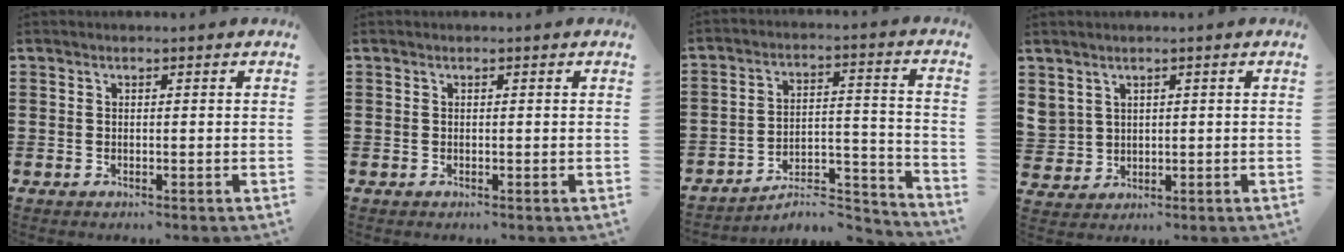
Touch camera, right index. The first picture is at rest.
{"total": 0.0}
{"total": 6.2, "force": [-5.7, 1.4, 2.2], "torque": [-0.032, 0.006, -0.112]}
{"total": 2.6, "force": [1.8, 1.8, 0.0], "torque": [-0.013, 0.005, 0.036]}